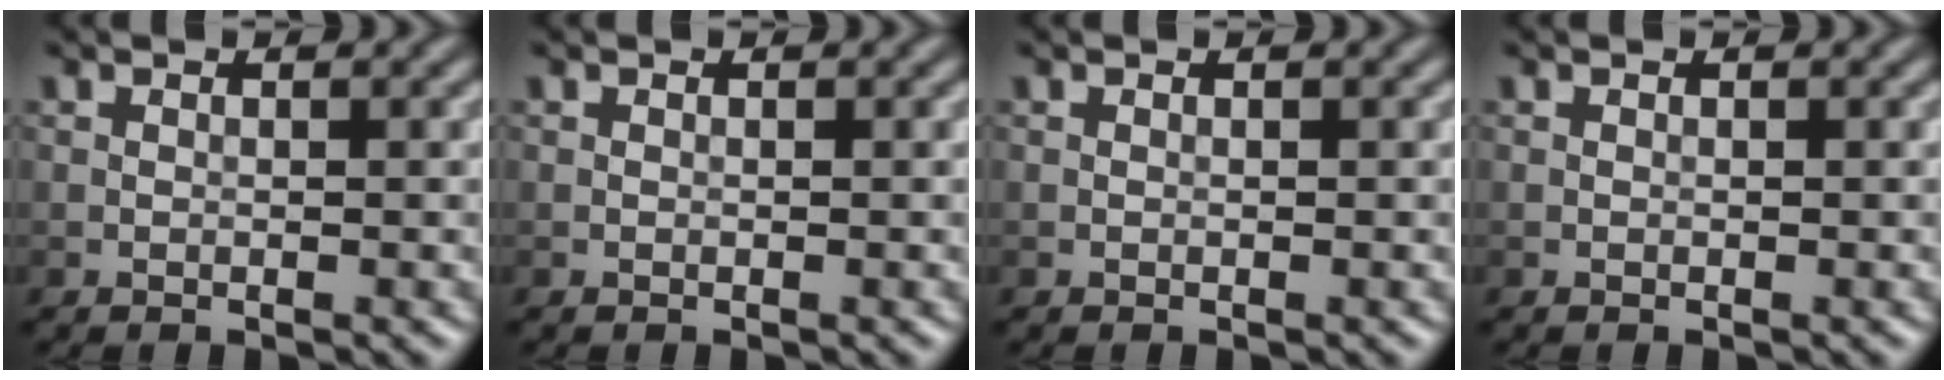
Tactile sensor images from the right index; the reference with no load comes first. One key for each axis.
{"total": 0.0}
{"total": 0.0}
{"total": 0.0}